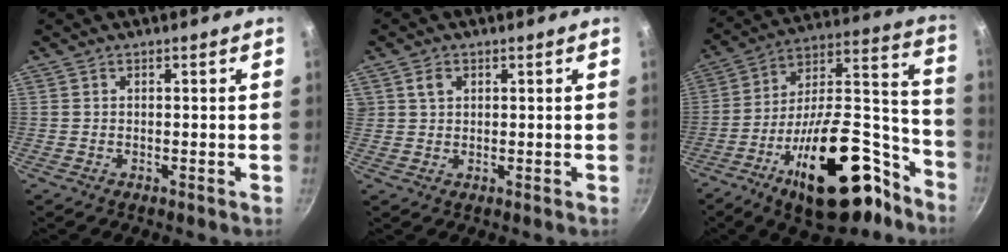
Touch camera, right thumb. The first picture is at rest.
{"total": 2.5, "force": [1.1, 1.9, 1.3], "torque": [-0.013, 0.003, 0.022]}
{"total": 28.2, "force": [-15.9, 12.7, 19.6], "torque": [-0.233, 0.118, -0.244]}